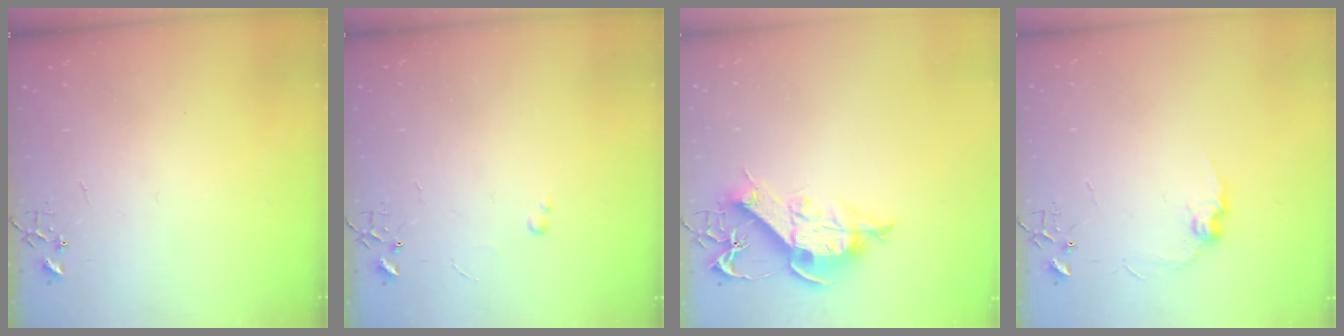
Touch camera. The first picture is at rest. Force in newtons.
{"total": 2.0, "press": 2.0, "slide": 0.3}
{"total": 12.2, "press": 12.1, "slide": 1.5}
{"total": 8.0, "press": 8.0, "slide": 0.5}